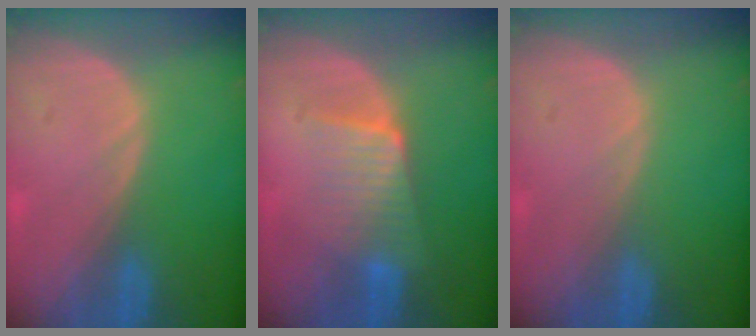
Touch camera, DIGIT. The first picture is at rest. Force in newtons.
{"total": 5.8, "press": 5.5, "slide": 1.7}
{"total": 0.0}